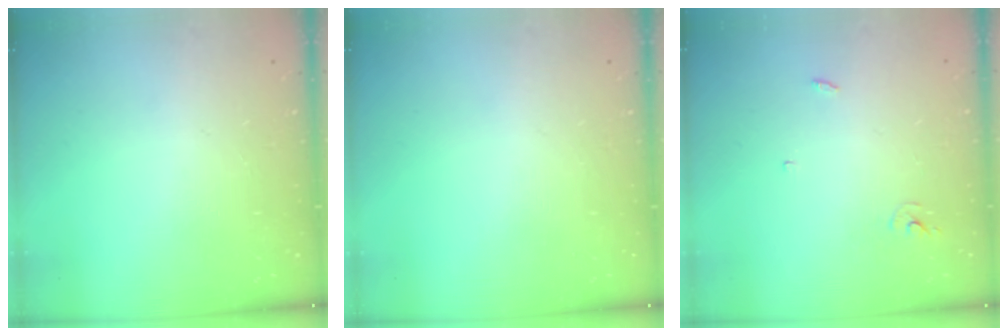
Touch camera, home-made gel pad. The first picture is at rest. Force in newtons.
{"total": 0.0}
{"total": 2.4, "press": 2.4, "slide": 0.1}